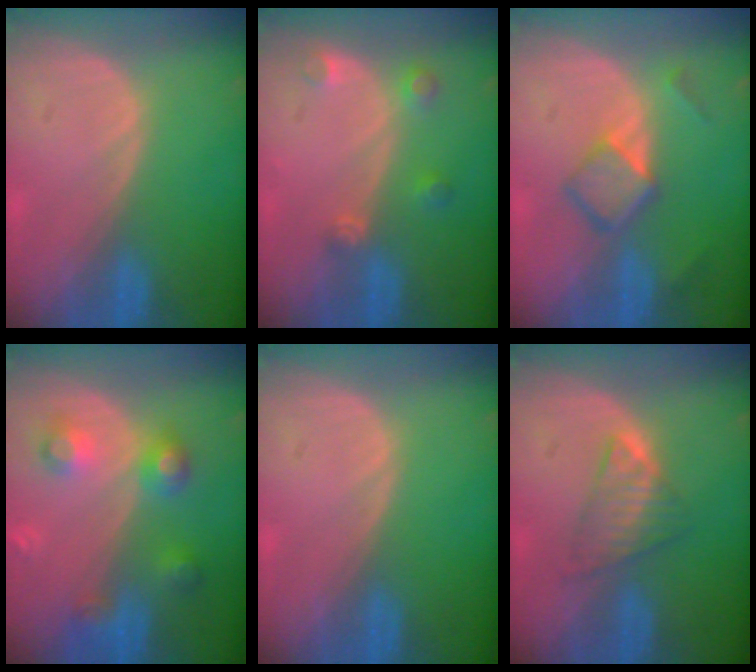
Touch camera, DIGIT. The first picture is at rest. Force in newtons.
{"total": 3.0, "press": 2.9, "slide": 0.6}
{"total": 5.0, "press": 4.6, "slide": 1.9}
{"total": 5.9, "press": 5.9, "slide": 0.2}
{"total": 0.0}
{"total": 4.4, "press": 4.3, "slide": 0.8}